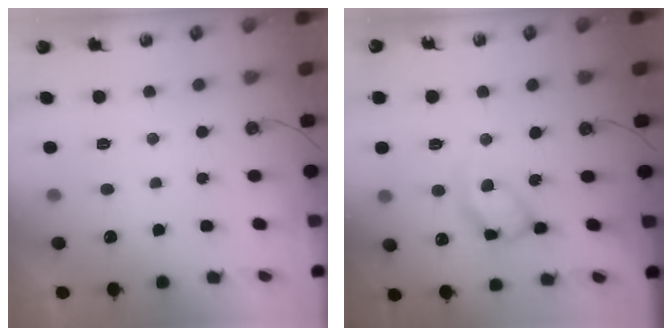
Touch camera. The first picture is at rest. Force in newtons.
{"total": 11.9, "press": 11.9, "slide": 1.2}